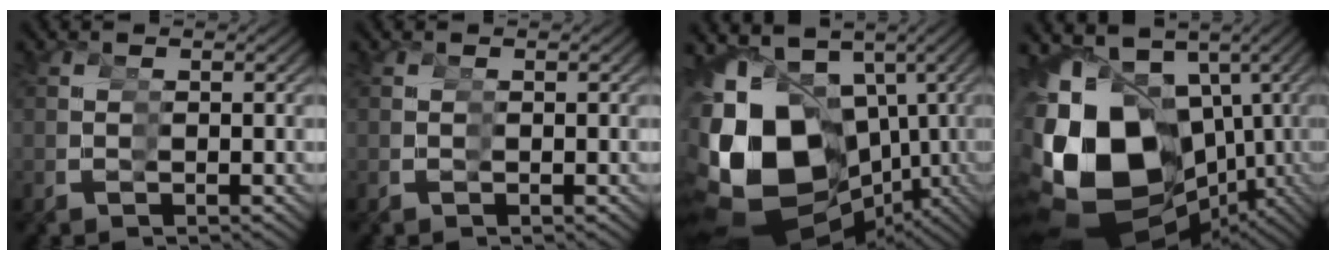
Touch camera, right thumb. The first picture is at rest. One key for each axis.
{"total": 0.0}
{"total": 18.4, "fx": -2.2, "fy": 13.7, "fz": 12.1, "tx": -0.246, "ty": -0.040, "tz": -0.012}
{"total": 20.2, "fx": -3.2, "fy": 15.0, "fz": 13.1, "tx": -0.265, "ty": -0.044, "tz": -0.028}